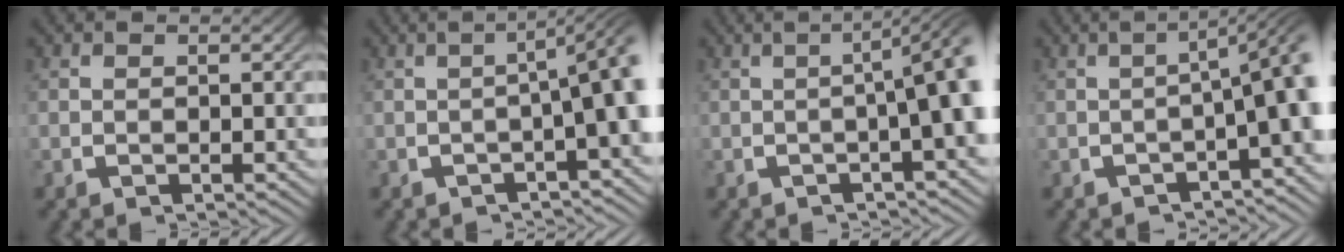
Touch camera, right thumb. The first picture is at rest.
{"total": 5.9, "force": [-0.4, 1.8, 5.6], "torque": [-0.076, 0.010, -0.006]}
{"total": 6.4, "force": [0.3, 1.8, 6.1], "torque": [-0.079, 0.015, 0.000]}
{"total": 6.3, "force": [-1.1, 2.1, 5.9], "torque": [-0.081, 0.005, -0.012]}